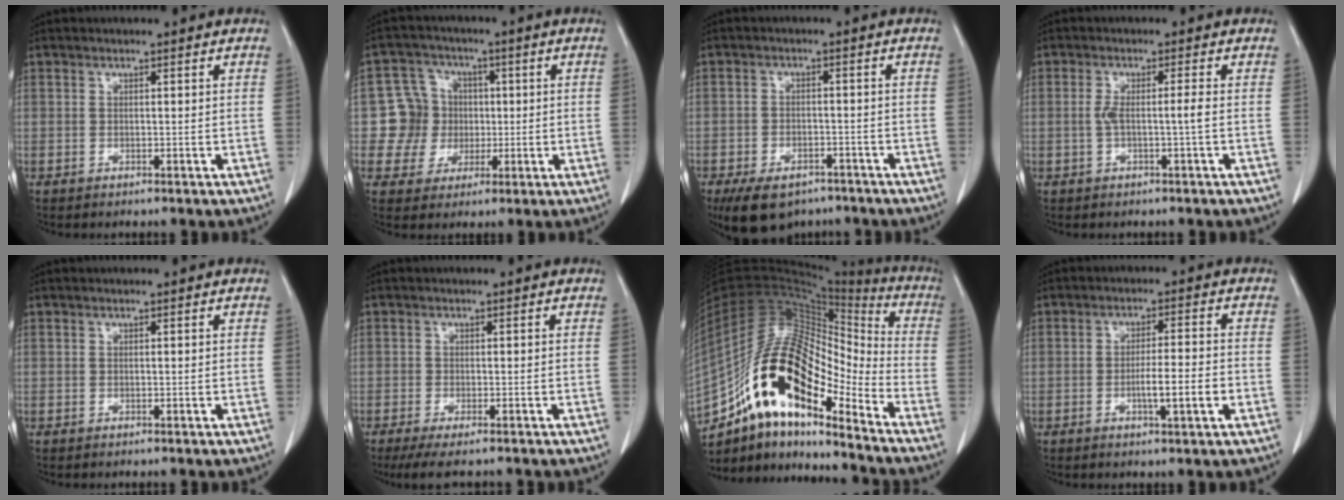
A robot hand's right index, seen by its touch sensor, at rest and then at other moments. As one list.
[{"total": 7.2, "force": [-0.2, 7.1, 0.7], "torque": [-0.013, 0.025, 0.003]}, {"total": 8.9, "force": [-6.6, 4.5, 3.9], "torque": [-0.067, -0.001, -0.101]}, {"total": 2.7, "force": [-0.4, -0.3, 2.6], "torque": [-0.048, 0.005, -0.002]}, {"total": 0.0}, {"total": 5.6, "force": [-4.5, 0.7, 3.3], "torque": [-0.050, -0.014, -0.069]}, {"total": 20.5, "force": [-12.9, 6.4, 14.6], "torque": [-0.294, 0.034, -0.226]}, {"total": 6.0, "force": [-1.8, 0.1, 5.7], "torque": [-0.096, -0.005, -0.029]}]